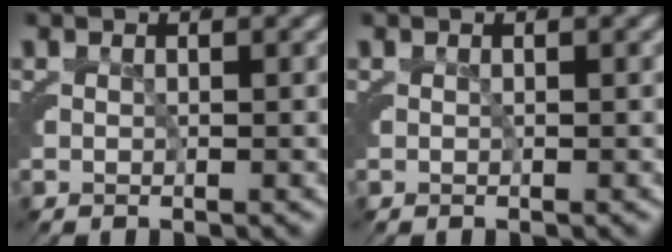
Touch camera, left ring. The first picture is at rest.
{"total": 0.0}